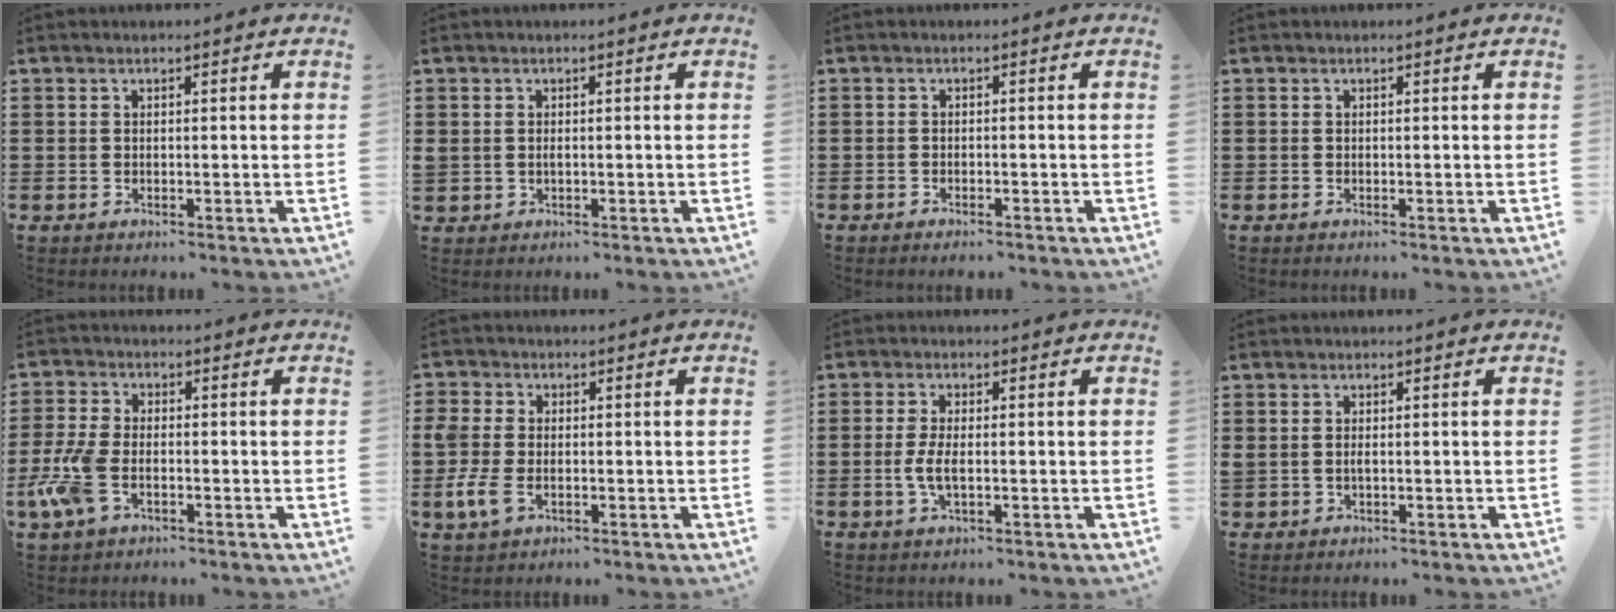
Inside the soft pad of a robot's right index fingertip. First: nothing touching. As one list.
[{"total": 0.7, "force": [0.1, 0.6, 0.3], "torque": [-0.009, 0.003, 0.001]}, {"total": 0.9, "force": [-0.9, 0.1, 0.2], "torque": [-0.007, 0.001, -0.018]}, {"total": 0.0}, {"total": 6.5, "force": [-2.3, 3.5, 5.0], "torque": [-0.127, -0.005, -0.049]}, {"total": 5.8, "force": [-1.5, 3.7, 4.2], "torque": [-0.117, -0.003, -0.036]}, {"total": 3.9, "force": [-0.6, 1.3, 3.6], "torque": [-0.077, -0.003, -0.015]}, {"total": 0.8, "force": [0.1, 0.4, 0.6], "torque": [-0.014, 0.002, 0.001]}]